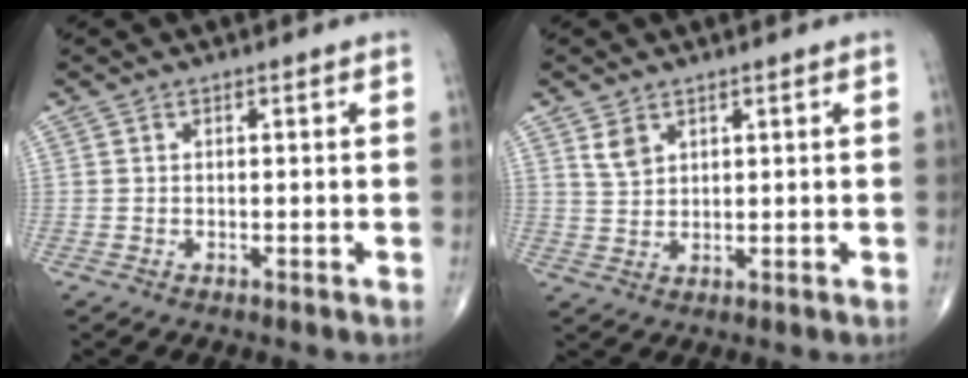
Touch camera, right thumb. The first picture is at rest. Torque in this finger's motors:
{"motor_torque": [-0.09, 0.28, 0.37, 0.21, 0.00]}